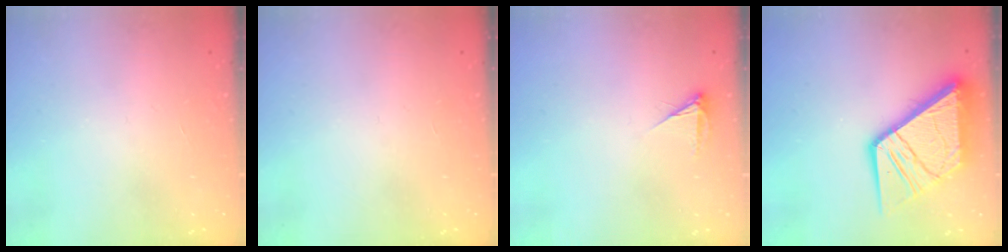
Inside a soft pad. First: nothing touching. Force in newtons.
{"total": 0.0}
{"total": 3.4, "press": 3.4, "slide": 0.5}
{"total": 19.2, "press": 19.1, "slide": 2.3}